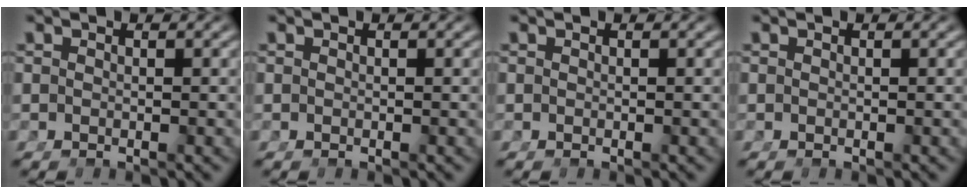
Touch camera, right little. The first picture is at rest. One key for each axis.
{"total": 0.0}
{"total": 0.0}
{"total": 0.0}